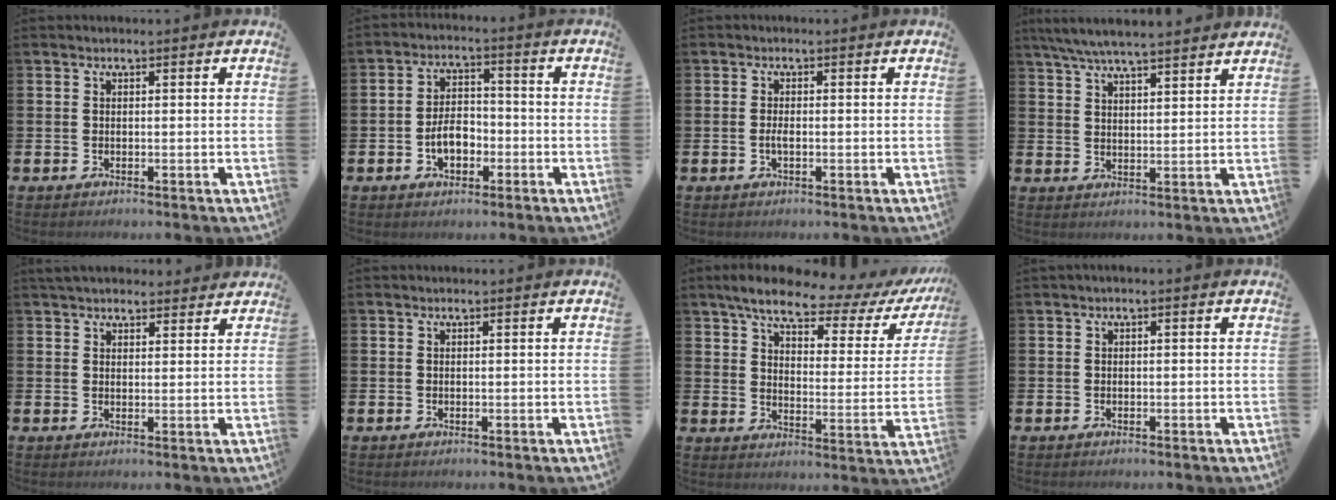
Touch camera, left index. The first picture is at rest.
{"total": 4.8, "force": [-1.7, 3.0, 3.3], "torque": [-0.038, 0.001, -0.038]}
{"total": 1.2, "force": [-0.3, 0.4, 1.1], "torque": [-0.015, -0.002, -0.007]}
{"total": 6.3, "force": [6.0, 0.2, 2.0], "torque": [-0.062, -0.021, 0.109]}
{"total": 3.5, "force": [3.3, 1.0, 0.7], "torque": [-0.005, -0.012, 0.058]}
{"total": 0.0}
{"total": 7.9, "force": [6.2, 2.4, 4.2], "torque": [-0.084, -0.039, 0.095]}
{"total": 0.5, "force": [-0.2, 0.1, 0.5], "torque": [-0.015, 0.002, -0.003]}